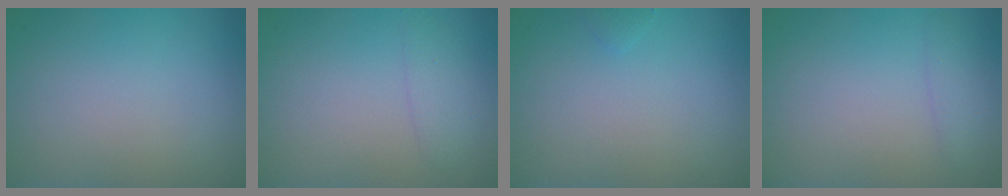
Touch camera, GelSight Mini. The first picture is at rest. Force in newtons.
{"total": 1.4, "press": 1.4, "slide": 0.1}
{"total": 0.5, "press": 0.5, "slide": 0.0}
{"total": 1.3, "press": 1.3, "slide": 0.0}